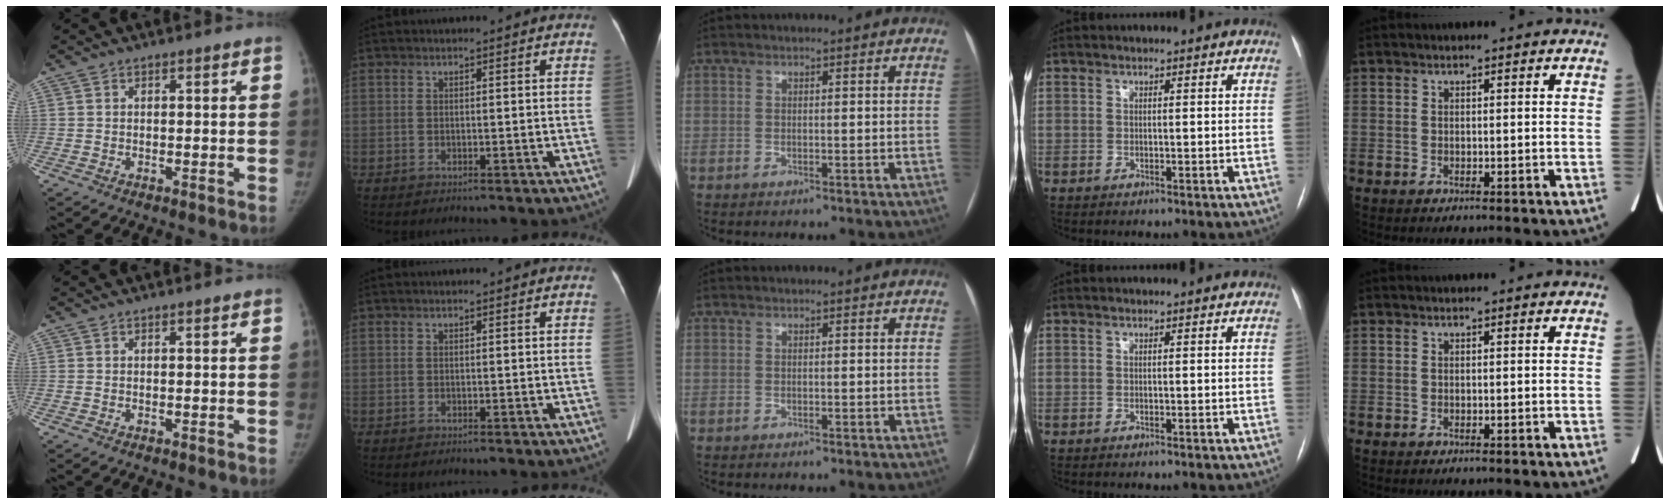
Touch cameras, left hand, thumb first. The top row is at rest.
{}